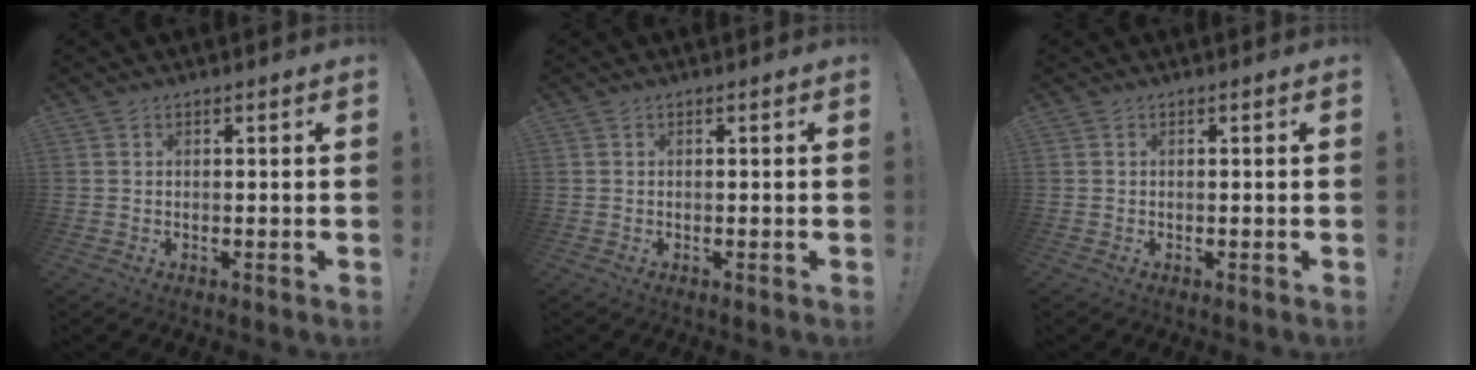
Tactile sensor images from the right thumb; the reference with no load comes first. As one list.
[{"total": 0.0}, {"total": 0.0}]